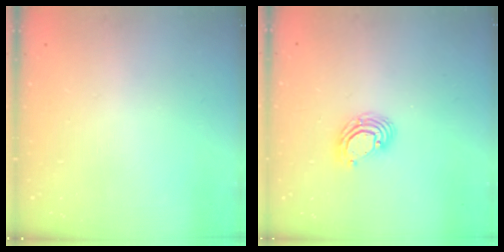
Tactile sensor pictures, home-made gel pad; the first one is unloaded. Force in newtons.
{"total": 8.2, "press": 8.1, "slide": 1.4}